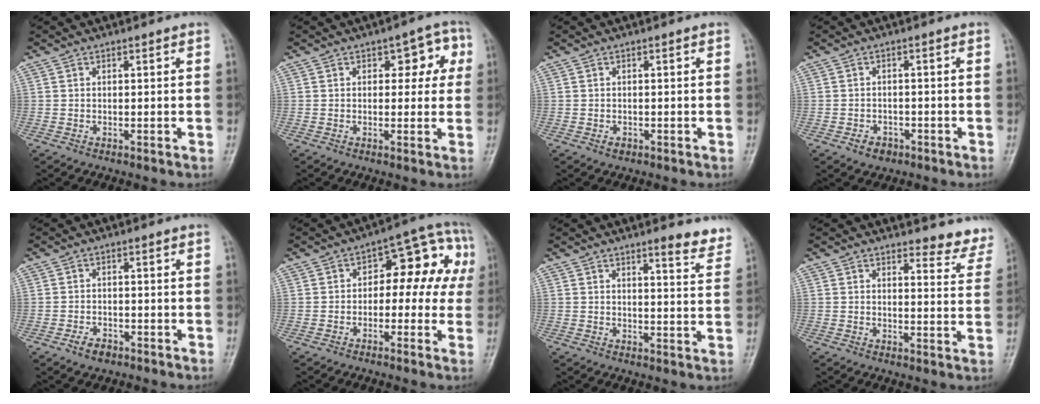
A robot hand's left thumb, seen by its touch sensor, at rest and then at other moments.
{"total": 6.3, "force": [1.8, 3.7, 4.7], "torque": [-0.015, 0.003, 0.014]}
{"total": 1.2, "force": [-0.6, 0.9, 0.6], "torque": [-0.006, 0.004, -0.010]}
{"total": 3.1, "force": [-1.7, 2.3, 1.2], "torque": [-0.009, 0.014, -0.022]}
{"total": 3.0, "force": [-1.9, 1.8, 1.5], "torque": [-0.025, 0.012, -0.031]}
{"total": 12.9, "force": [0.9, 7.5, 10.4], "torque": [-0.078, 0.051, 0.001]}
{"total": 6.1, "force": [4.9, 1.1, 3.5], "torque": [-0.028, -0.034, 0.052]}
{"total": 7.1, "force": [6.8, 2.0, 0.6], "torque": [0.028, -0.052, 0.057]}